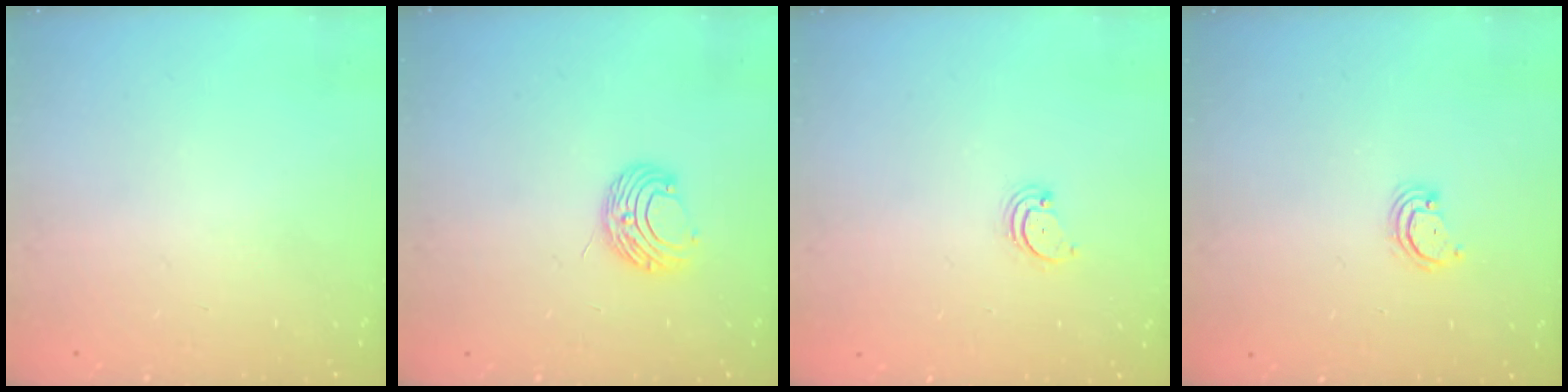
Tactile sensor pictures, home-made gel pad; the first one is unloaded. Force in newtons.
{"total": 8.0, "press": 7.9, "slide": 0.6}
{"total": 2.6, "press": 2.5, "slide": 0.3}
{"total": 2.9, "press": 2.9, "slide": 0.2}